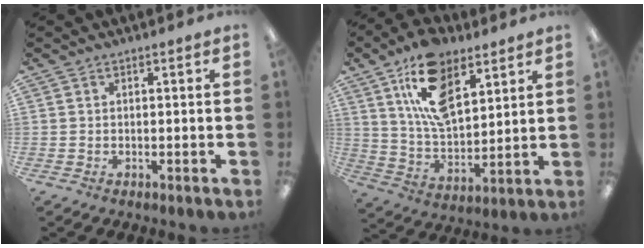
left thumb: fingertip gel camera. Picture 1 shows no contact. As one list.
[{"total": 16.7, "force": [9.5, 8.7, 10.6], "torque": [-0.181, -0.027, 0.171]}]